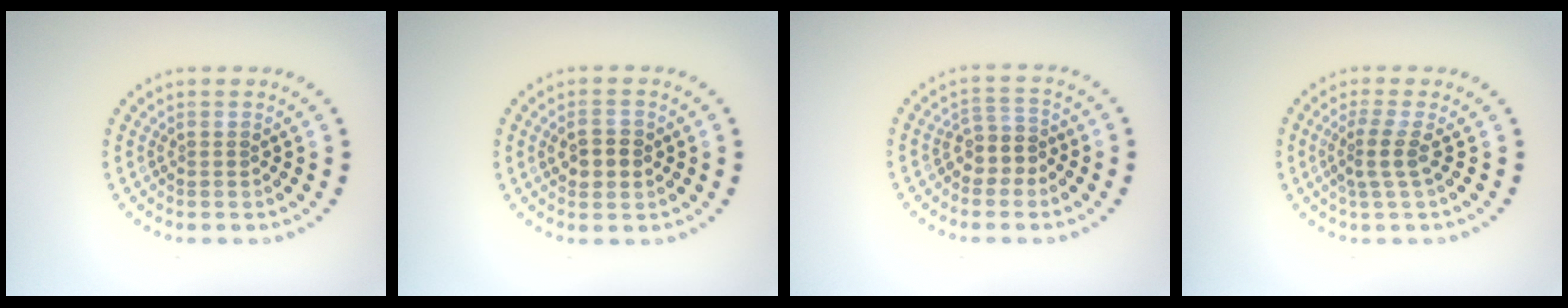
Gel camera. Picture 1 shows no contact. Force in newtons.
{"total": 2.5, "press": 2.5, "slide": 0.3}
{"total": 2.4, "press": 2.0, "slide": 1.3}
{"total": 2.2, "press": 1.5, "slide": 1.6}